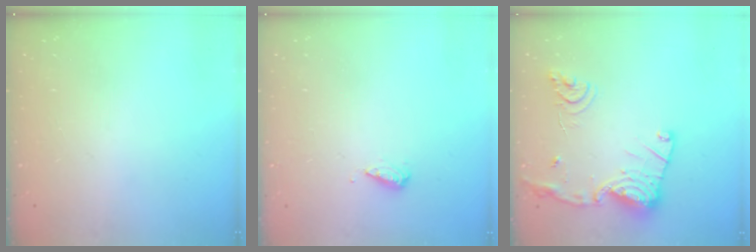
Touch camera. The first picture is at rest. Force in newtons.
{"total": 5.2, "press": 5.2, "slide": 0.5}
{"total": 16.3, "press": 16.2, "slide": 1.5}